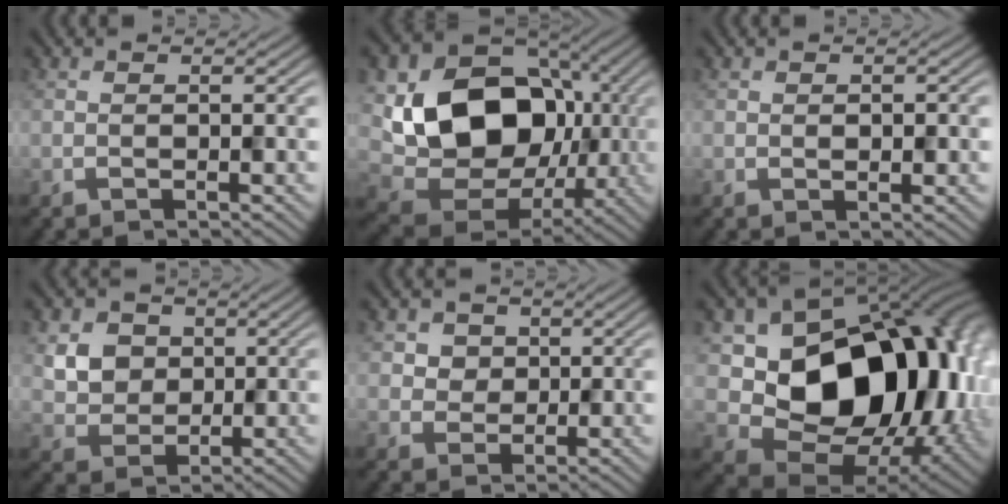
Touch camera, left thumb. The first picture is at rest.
{"total": 15.4, "force": [0.9, 12.2, 9.5], "torque": [-0.160, -0.015, 0.018]}
{"total": 2.4, "force": [0.3, 1.5, 1.8], "torque": [-0.019, 0.007, 0.014]}
{"total": 4.6, "force": [1.9, 4.0, 1.0], "torque": [-0.042, -0.008, 0.038]}
{"total": 3.3, "force": [2.0, 2.6, 0.0], "torque": [-0.011, -0.008, 0.038]}
{"total": 16.1, "force": [1.7, 12.1, 10.5], "torque": [-0.145, -0.026, 0.042]}